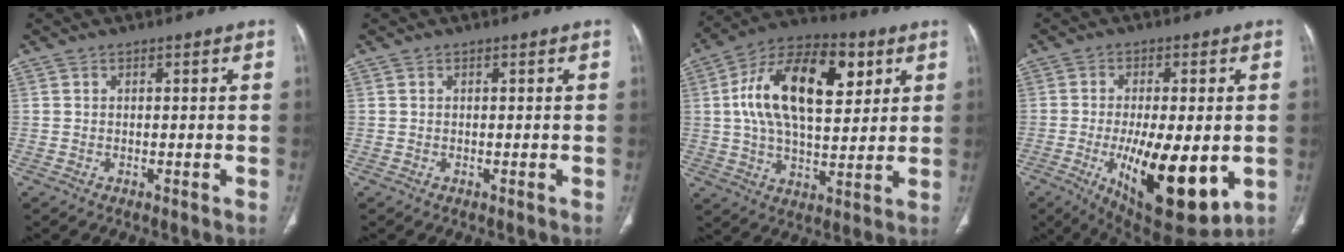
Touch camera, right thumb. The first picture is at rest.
{"total": 0.0}
{"total": 21.3, "force": [5.8, 11.2, 17.2], "torque": [-0.272, 0.002, 0.089]}
{"total": 18.8, "force": [-4.3, 6.9, 16.9], "torque": [-0.259, -0.023, -0.047]}